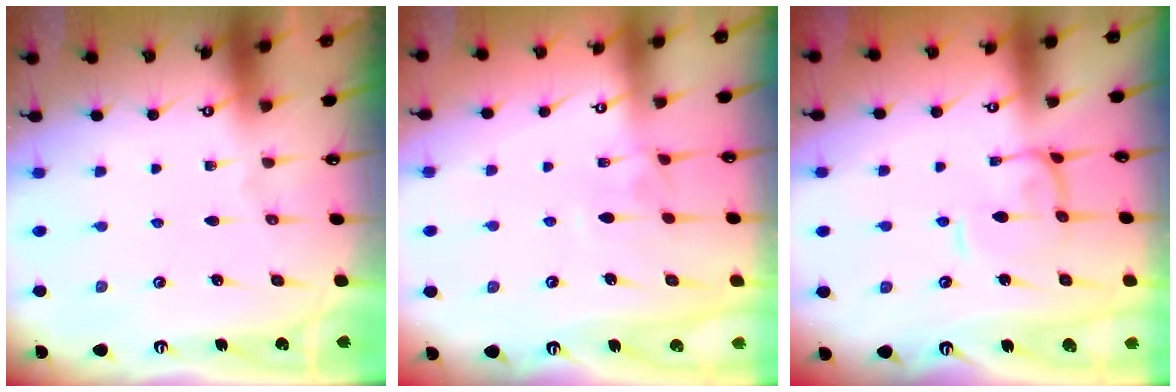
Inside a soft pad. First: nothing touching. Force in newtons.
{"total": 2.2, "press": 2.2, "slide": 0.5}
{"total": 0.6, "press": 0.5, "slide": 0.4}